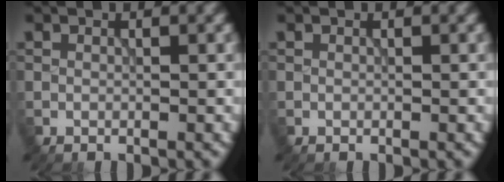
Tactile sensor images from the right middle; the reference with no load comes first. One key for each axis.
{"total": 0.0}